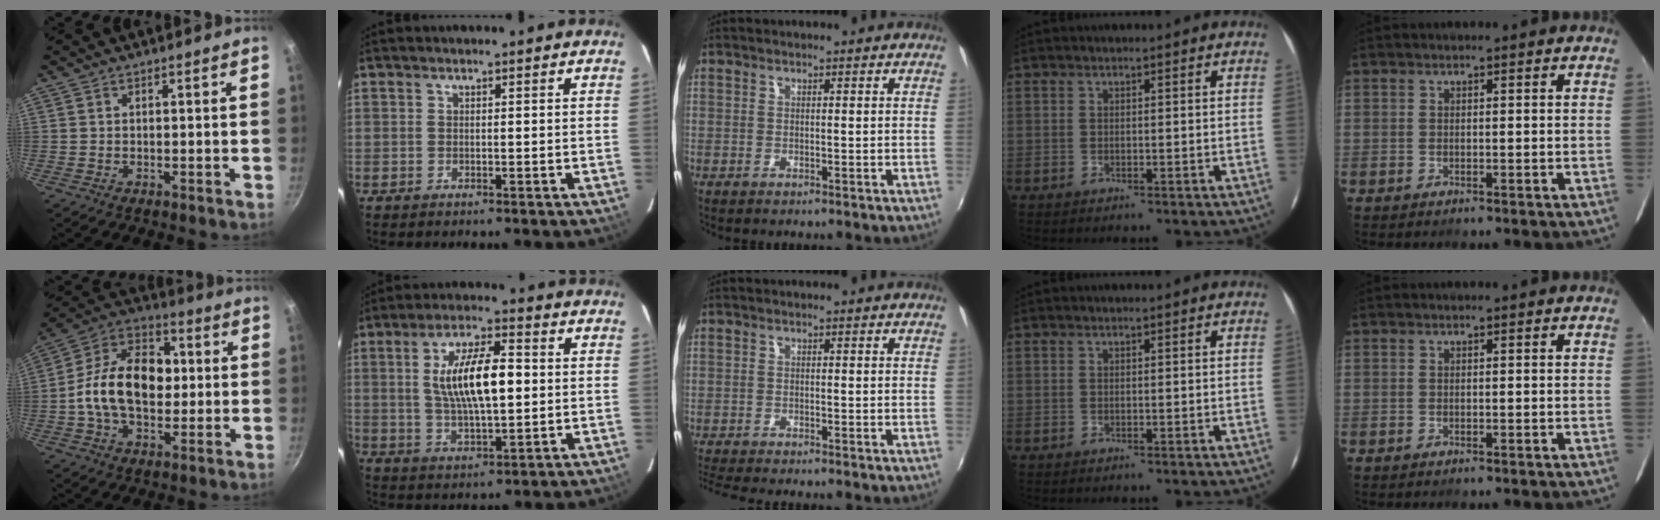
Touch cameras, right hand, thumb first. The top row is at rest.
{"thumb": {"total": 17.4, "force": [-0.2, 11.6, 13.0], "torque": [-0.186, 0.031, -0.023]}, "index": {"total": 12.7, "force": [1.3, 4.3, 11.9], "torque": [-0.218, 0.006, 0.027]}, "middle": {"total": 4.6, "force": [-4.2, -0.1, 1.7], "torque": [-0.049, -0.022, -0.077]}}